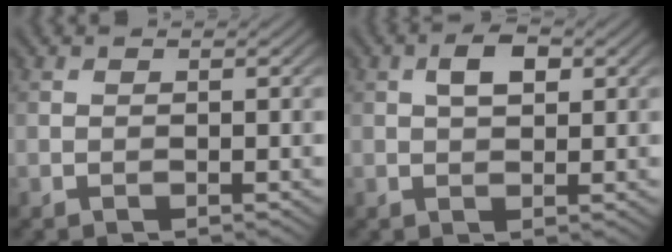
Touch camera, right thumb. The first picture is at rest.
{"total": 3.4, "force": [1.1, 1.7, 2.7], "torque": [-0.047, 0.007, 0.016]}